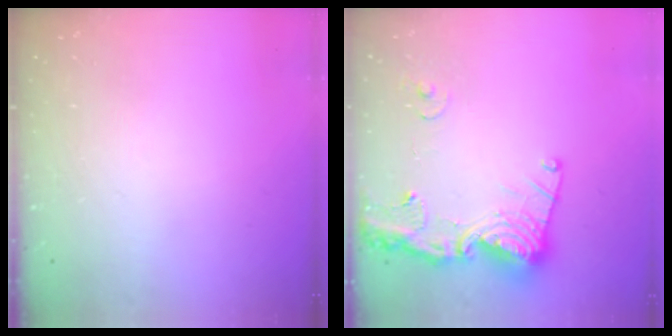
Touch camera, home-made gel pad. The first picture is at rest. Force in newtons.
{"total": 17.6, "press": 17.5, "slide": 2.0}